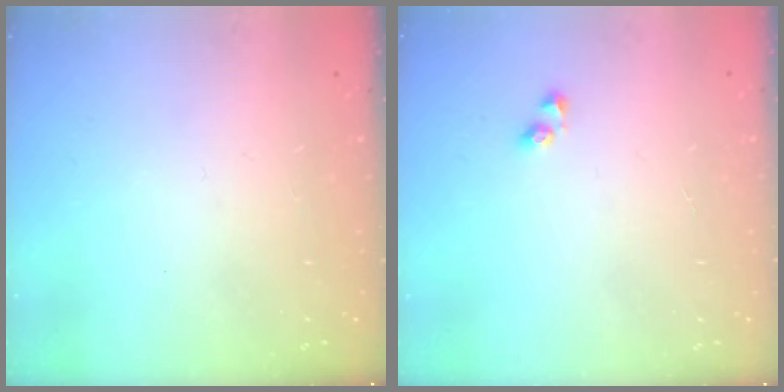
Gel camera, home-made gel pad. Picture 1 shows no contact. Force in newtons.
{"total": 2.0, "press": 1.7, "slide": 1.0}